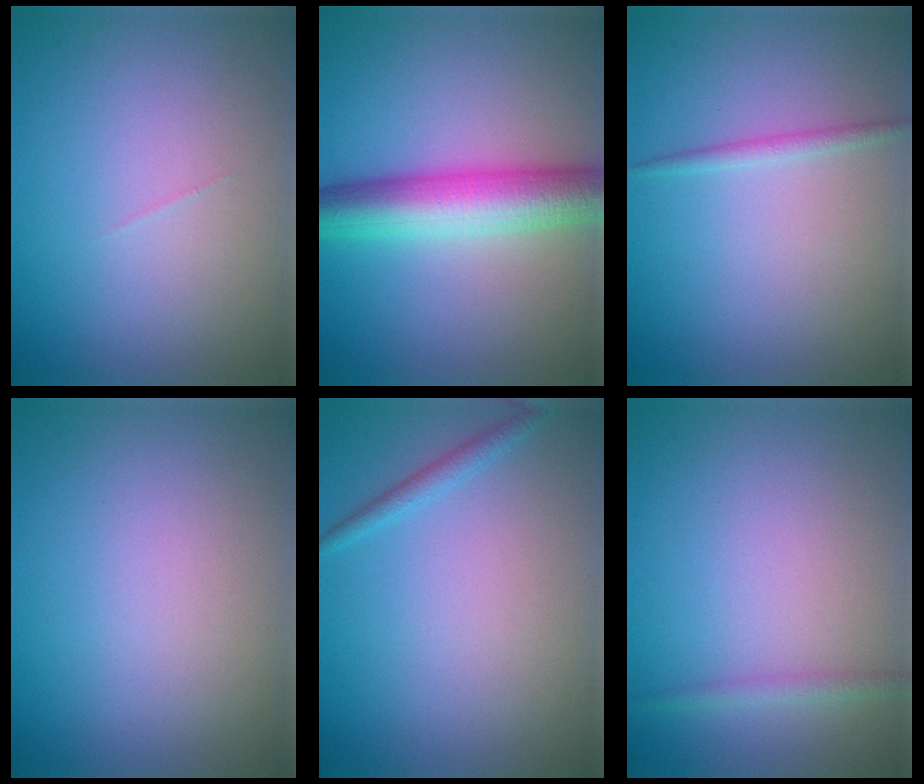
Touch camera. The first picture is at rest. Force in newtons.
{"total": 7.2, "press": 7.2, "slide": 0.1}
{"total": 1.1, "press": 1.1, "slide": 0.1}
{"total": 0.0}
{"total": 1.2, "press": 1.2, "slide": 0.0}
{"total": 1.2, "press": 1.2, "slide": 0.1}